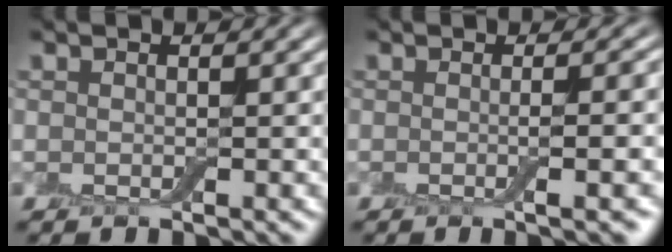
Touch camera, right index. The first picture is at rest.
{"total": 4.7, "force": [-0.5, 1.6, 4.4], "torque": [-0.035, 0.003, -0.009]}